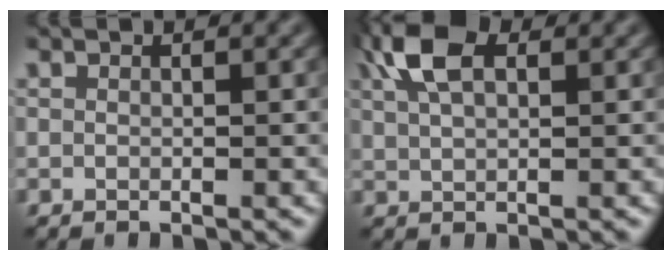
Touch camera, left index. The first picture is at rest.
{"total": 5.6, "force": [2.6, 2.8, 4.1], "torque": [-0.095, 0.018, 0.044]}